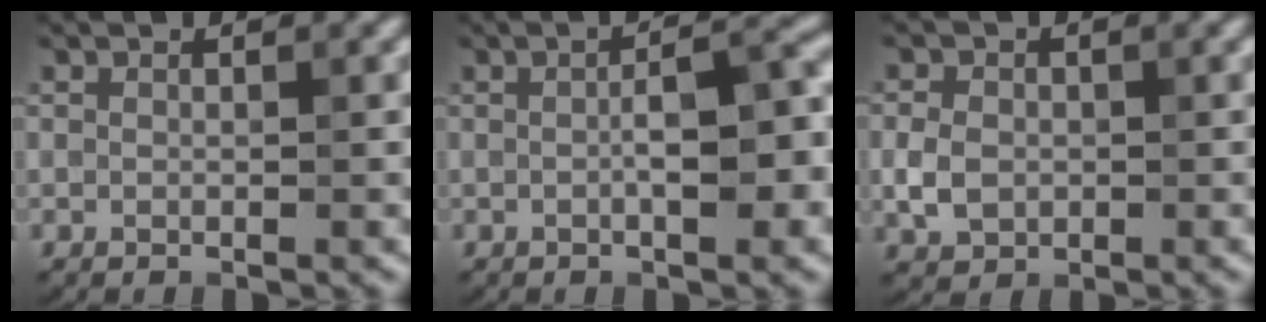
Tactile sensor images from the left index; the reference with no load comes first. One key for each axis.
{"total": 5.1, "fx": -0.5, "fy": 1.5, "fz": 4.8, "tx": -0.076, "ty": 0.007, "tz": -0.008}
{"total": 2.9, "fx": -0.4, "fy": 2.3, "fz": 1.6, "tx": -0.034, "ty": -0.001, "tz": -0.011}